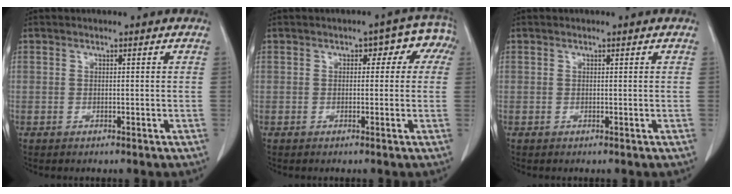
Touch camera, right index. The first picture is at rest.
{"total": 5.5, "force": [1.0, 3.2, 4.3], "torque": [-0.035, 0.042, 0.007]}
{"total": 0.0}